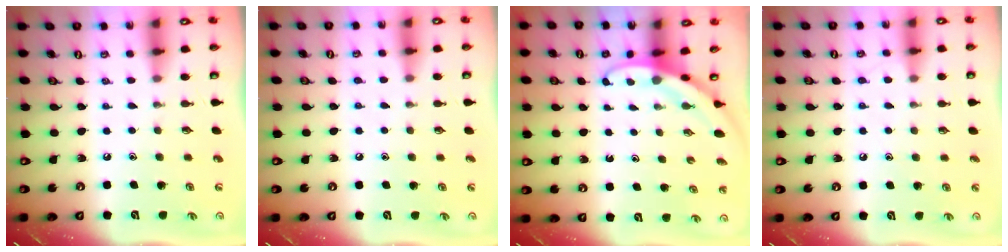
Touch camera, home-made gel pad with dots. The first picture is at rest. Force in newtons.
{"total": 4.0, "press": 3.9, "slide": 0.6}
{"total": 2.8, "press": 2.8, "slide": 0.0}
{"total": 6.1, "press": 6.1, "slide": 0.7}